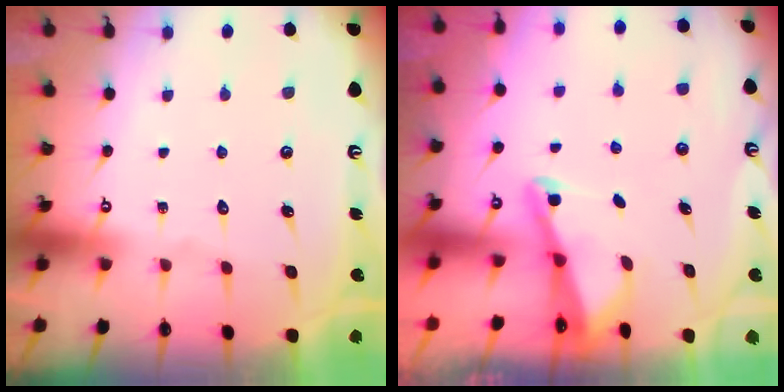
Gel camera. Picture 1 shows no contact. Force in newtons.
{"total": 2.1, "press": 2.1, "slide": 0.3}